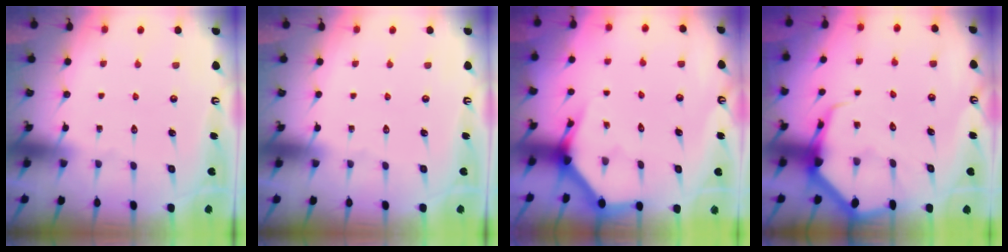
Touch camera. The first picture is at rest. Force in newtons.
{"total": 0.0}
{"total": 3.9, "press": 3.8, "slide": 0.4}
{"total": 6.9, "press": 6.9, "slide": 0.8}